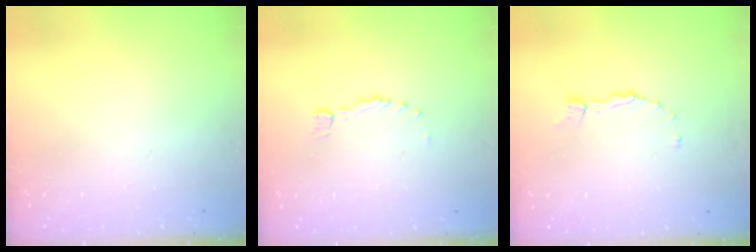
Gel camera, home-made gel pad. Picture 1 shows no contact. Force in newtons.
{"total": 0.0}
{"total": 1.9, "press": 1.9, "slide": 0.2}